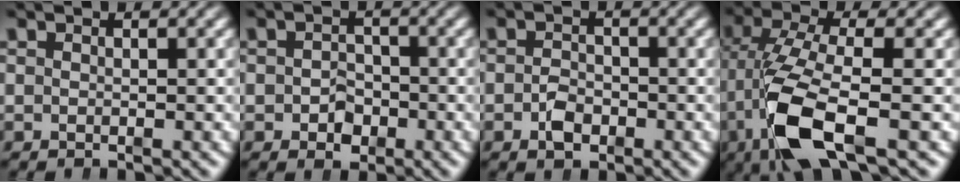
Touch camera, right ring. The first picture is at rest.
{"total": 2.6, "force": [-1.2, 2.0, 1.3], "torque": [-0.001, -0.010, -0.018]}
{"total": 2.0, "force": [-1.3, 1.2, 1.0], "torque": [-0.016, -0.012, -0.020]}
{"total": 7.9, "force": [-1.4, 3.2, 7.1], "torque": [-0.152, -0.027, -0.011]}